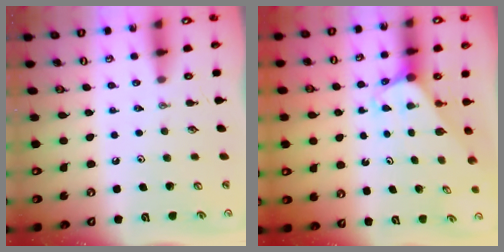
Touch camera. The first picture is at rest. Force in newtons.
{"total": 2.0, "press": 2.0, "slide": 0.2}